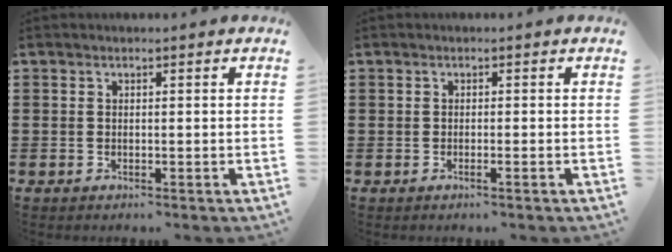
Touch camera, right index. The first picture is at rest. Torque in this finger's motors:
{"motor_torque": [-0.41, 0.36, -0.01, -0.01]}